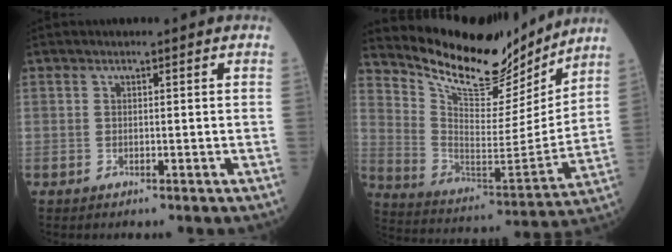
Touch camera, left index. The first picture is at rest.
{"total": 18.0, "force": [16.6, 4.3, 5.5], "torque": [-0.110, -0.041, 0.267]}